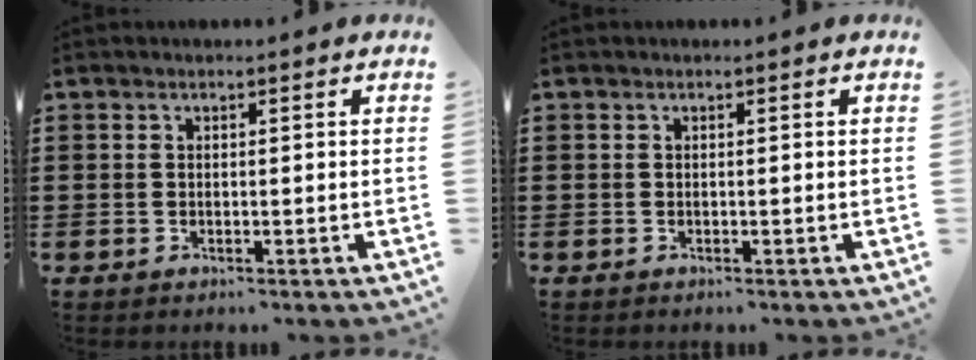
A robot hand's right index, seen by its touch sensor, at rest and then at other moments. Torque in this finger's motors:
{"motor_torque": [0.18, 0.45, 0.09, 0.00]}